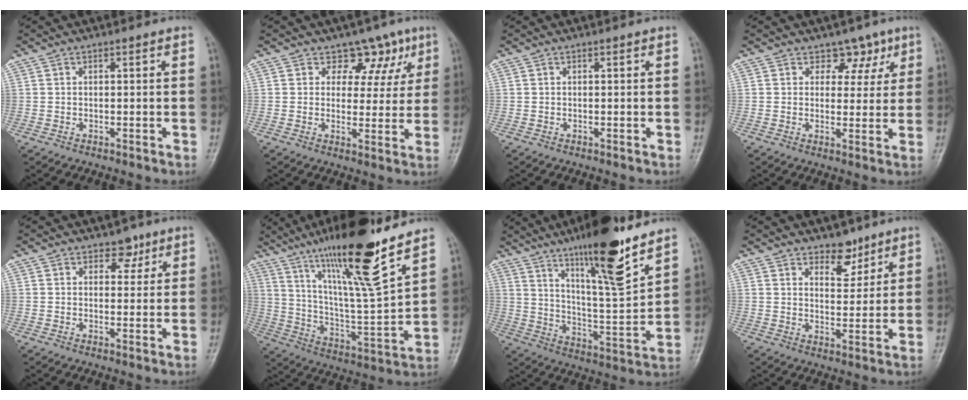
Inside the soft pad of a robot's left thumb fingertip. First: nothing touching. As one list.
[{"total": 6.3, "force": [3.8, 4.8, 1.7], "torque": [0.026, -0.013, 0.050]}, {"total": 0.0}, {"total": 4.8, "force": [2.9, 3.5, 1.4], "torque": [0.019, -0.012, 0.039]}, {"total": 3.4, "force": [2.1, 2.3, 1.2], "torque": [0.009, -0.011, 0.029]}, {"total": 21.5, "force": [14.6, 2.0, 15.7], "torque": [-0.246, -0.071, 0.257]}, {"total": 17.7, "force": [12.1, 2.5, 12.6], "torque": [-0.188, -0.074, 0.205]}, {"total": 5.7, "force": [4.2, 3.1, 2.4], "torque": [-0.007, -0.031, 0.067]}]